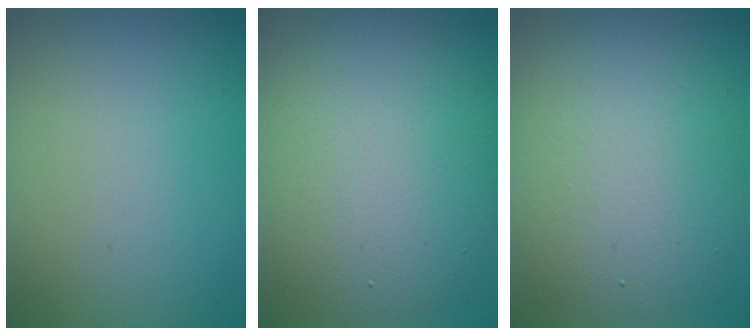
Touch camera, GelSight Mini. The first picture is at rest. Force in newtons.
{"total": 9.5, "press": 9.5, "slide": 0.4}
{"total": 8.4, "press": 8.4, "slide": 0.5}